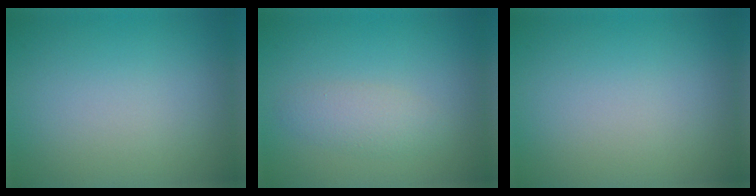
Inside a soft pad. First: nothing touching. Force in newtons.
{"total": 2.0, "press": 2.0, "slide": 0.1}
{"total": 0.0}